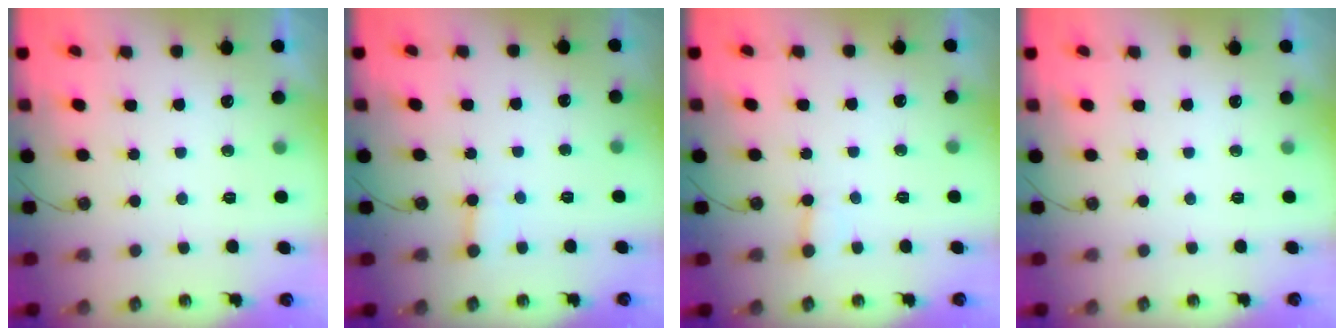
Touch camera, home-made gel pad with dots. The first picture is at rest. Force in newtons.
{"total": 2.5, "press": 2.5, "slide": 0.4}
{"total": 3.0, "press": 3.0, "slide": 0.2}
{"total": 0.0}